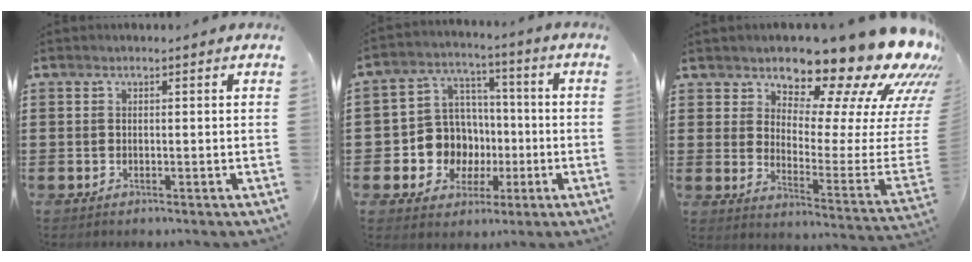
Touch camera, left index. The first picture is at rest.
{"total": 9.7, "force": [-0.9, 9.3, 2.7], "torque": [-0.103, 0.007, -0.007]}
{"total": 15.8, "force": [13.2, 3.4, 8.0], "torque": [-0.121, -0.116, 0.213]}